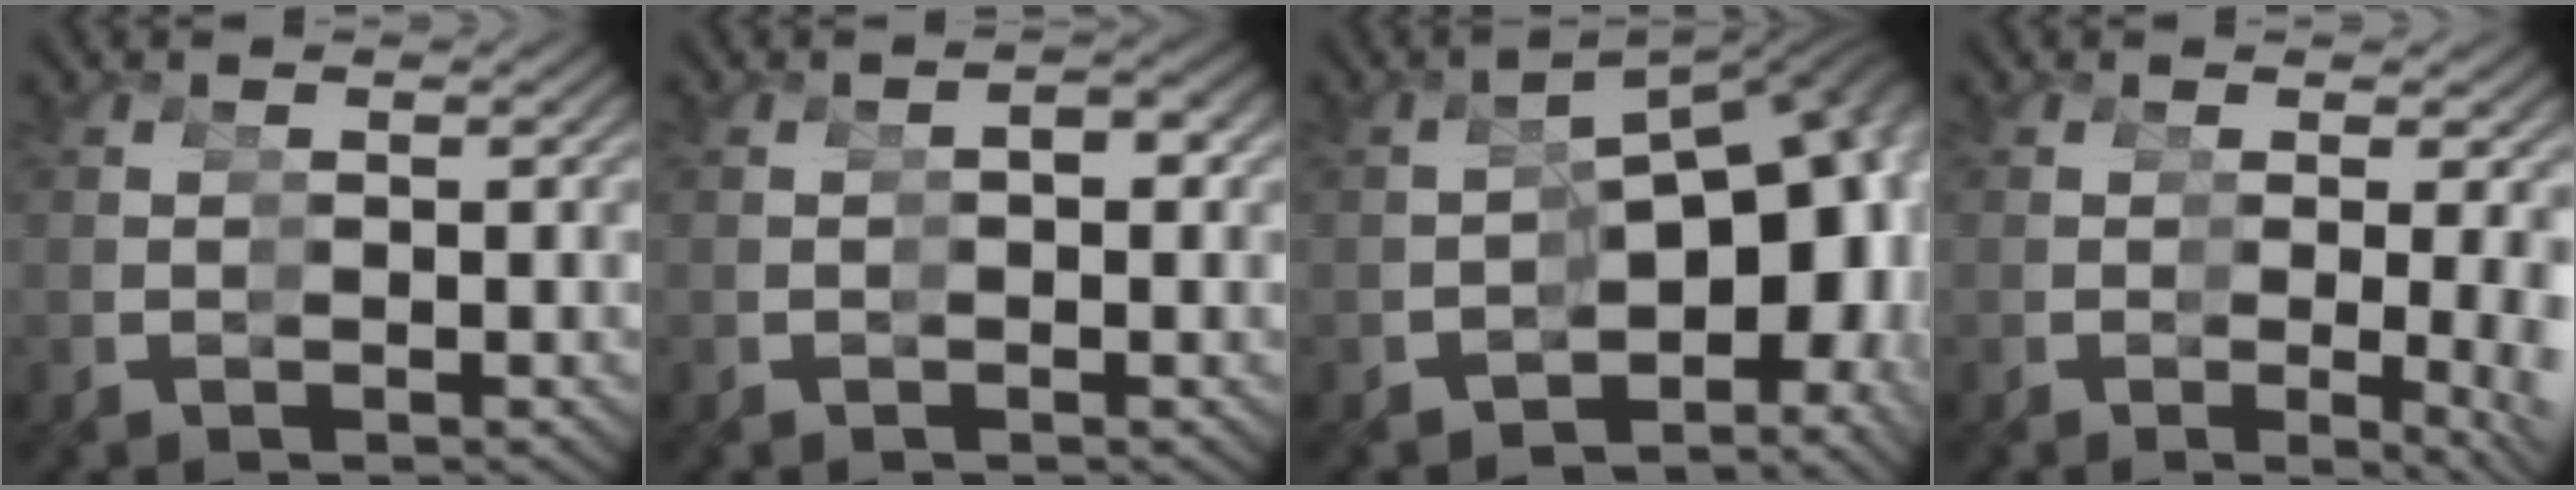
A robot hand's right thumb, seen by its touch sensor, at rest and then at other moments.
{"total": 1.4, "force": [-0.1, 0.9, 1.1], "torque": [-0.012, -0.002, -0.003]}
{"total": 13.9, "force": [-1.2, 8.7, 10.8], "torque": [-0.132, -0.028, -0.011]}
{"total": 4.3, "force": [-0.6, 0.9, 4.2], "torque": [-0.060, -0.010, -0.009]}